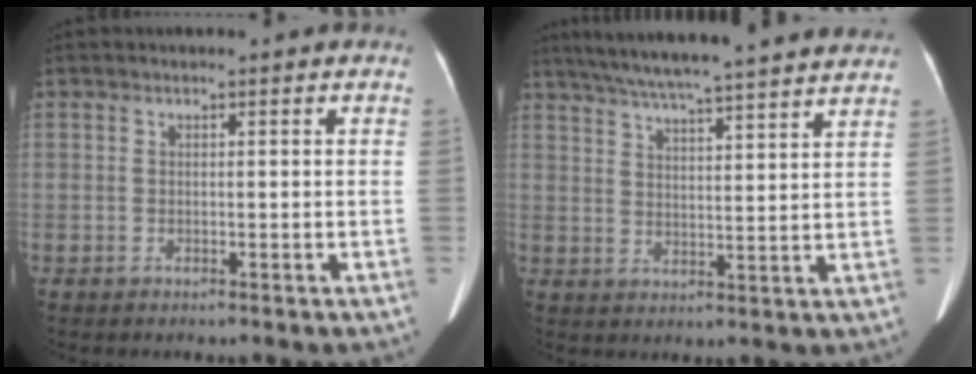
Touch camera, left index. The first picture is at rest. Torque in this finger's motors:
{"motor_torque": [0.70, -0.92, 0.33, 0.14]}